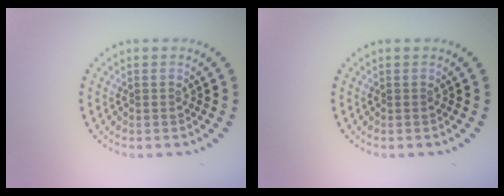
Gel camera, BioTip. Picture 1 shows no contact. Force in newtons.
{"total": 0.0}